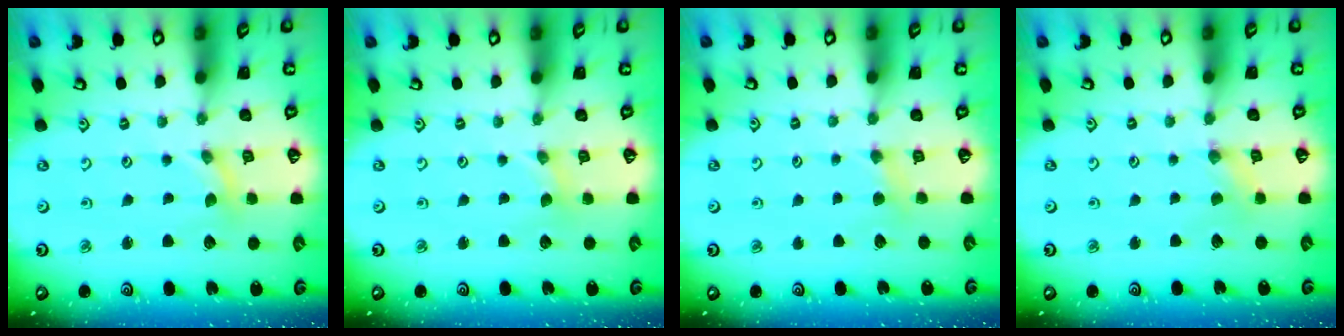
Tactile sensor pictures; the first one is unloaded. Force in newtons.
{"total": 0.0}
{"total": 3.7, "press": 3.7, "slide": 0.5}
{"total": 0.0}